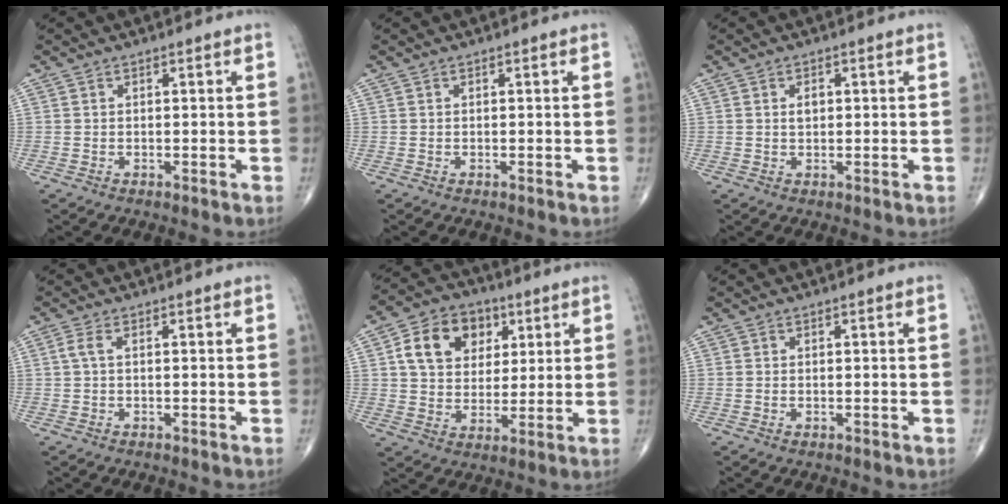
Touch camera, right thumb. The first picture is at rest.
{"total": 0.0}
{"total": 1.8, "force": [0.4, 1.2, 1.3], "torque": [-0.016, 0.001, 0.005]}
{"total": 1.8, "force": [0.2, 0.6, 1.6], "torque": [-0.046, 0.007, 0.004]}
{"total": 13.0, "force": [4.4, 9.8, 7.3], "torque": [-0.089, -0.002, 0.071]}
{"total": 0.0}